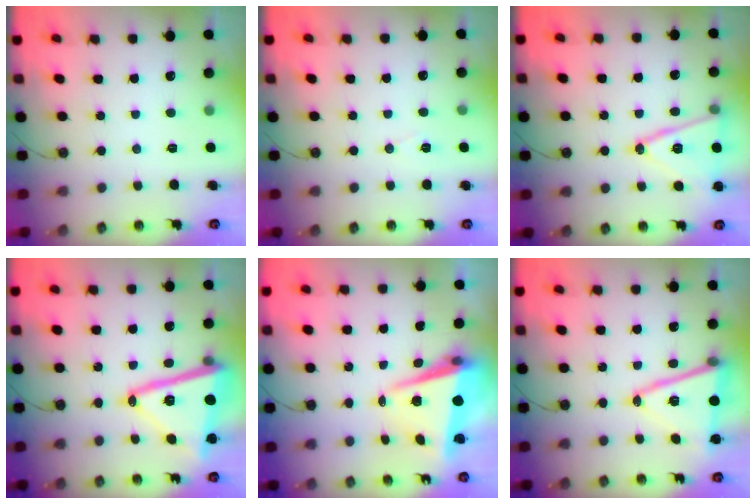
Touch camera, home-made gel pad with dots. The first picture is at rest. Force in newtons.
{"total": 5.7, "press": 3.5, "slide": 4.4}
{"total": 15.3, "press": 14.9, "slide": 3.4}
{"total": 20.2, "press": 20.1, "slide": 1.7}
{"total": 7.9, "press": 7.8, "slide": 1.6}
{"total": 15.9, "press": 15.5, "slide": 3.7}